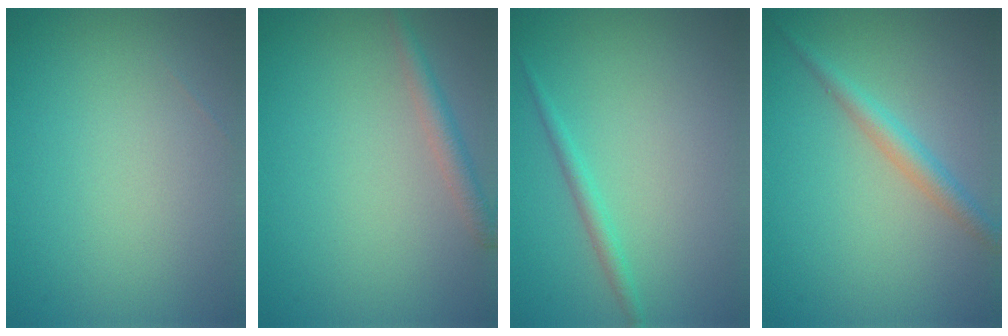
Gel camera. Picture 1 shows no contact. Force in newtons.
{"total": 1.8, "press": 1.8, "slide": 0.1}
{"total": 1.3, "press": 1.3, "slide": 0.1}
{"total": 2.3, "press": 2.3, "slide": 0.1}